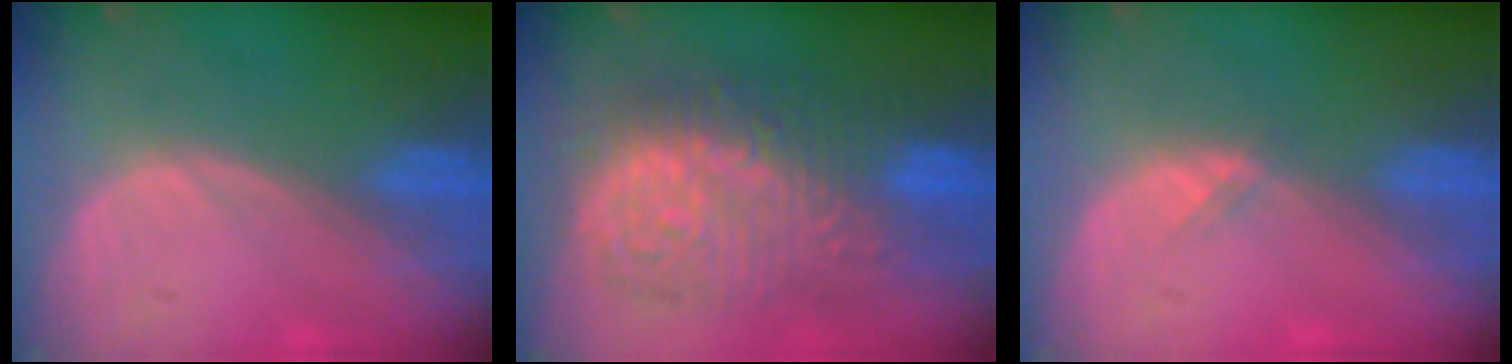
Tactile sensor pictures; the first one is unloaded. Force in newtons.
{"total": 13.4, "press": 13.4, "slide": 1.3}
{"total": 1.1, "press": 0.8, "slide": 0.7}